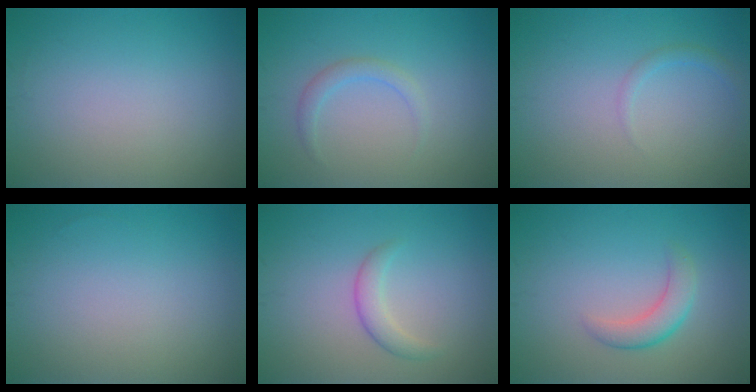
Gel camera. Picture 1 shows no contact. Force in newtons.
{"total": 1.5, "press": 1.5, "slide": 0.1}
{"total": 1.0, "press": 1.0, "slide": 0.1}
{"total": 0.0}
{"total": 1.9, "press": 1.9, "slide": 0.1}
{"total": 2.6, "press": 2.6, "slide": 0.1}